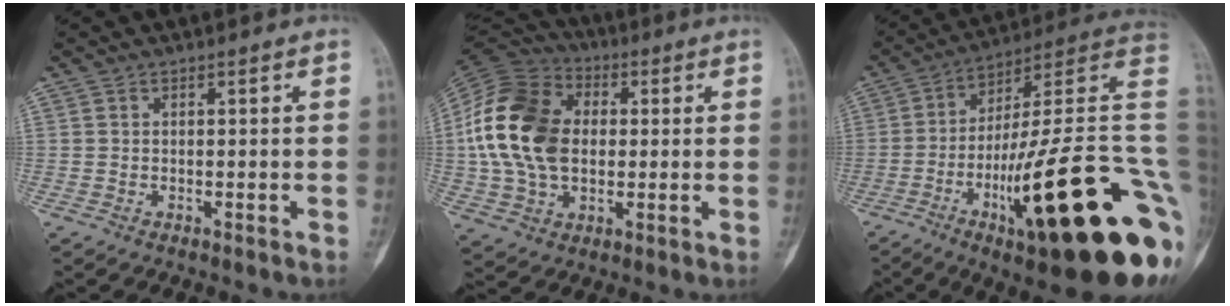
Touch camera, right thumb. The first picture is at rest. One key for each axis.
{"total": 19.8, "fx": 1.2, "fy": 14.0, "fz": 13.9, "tx": -0.262, "ty": 0.017, "tz": 0.021}
{"total": 34.0, "fx": -9.5, "fy": 7.0, "fz": 31.9, "tx": -0.376, "ty": 0.054, "tz": -0.149}